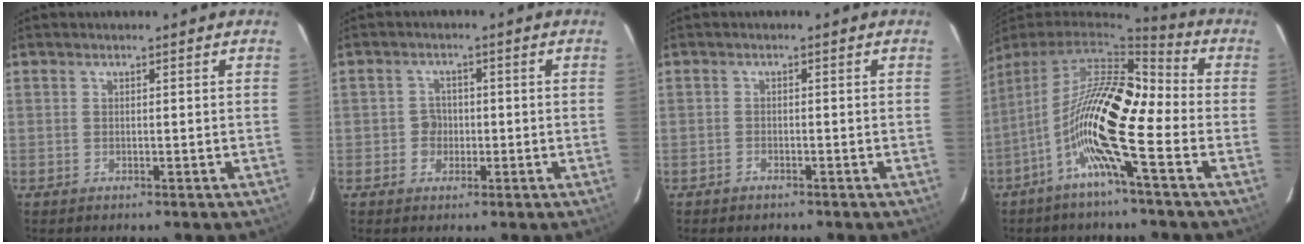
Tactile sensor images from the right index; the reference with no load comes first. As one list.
[{"total": 2.7, "force": [-0.6, 2.4, 1.0], "torque": [-0.011, 0.006, -0.009]}, {"total": 1.1, "force": [-0.8, 0.6, 0.2], "torque": [-0.008, 0.002, -0.011]}, {"total": 16.0, "force": [-5.4, 1.3, 15.0], "torque": [-0.278, 0.007, -0.107]}]